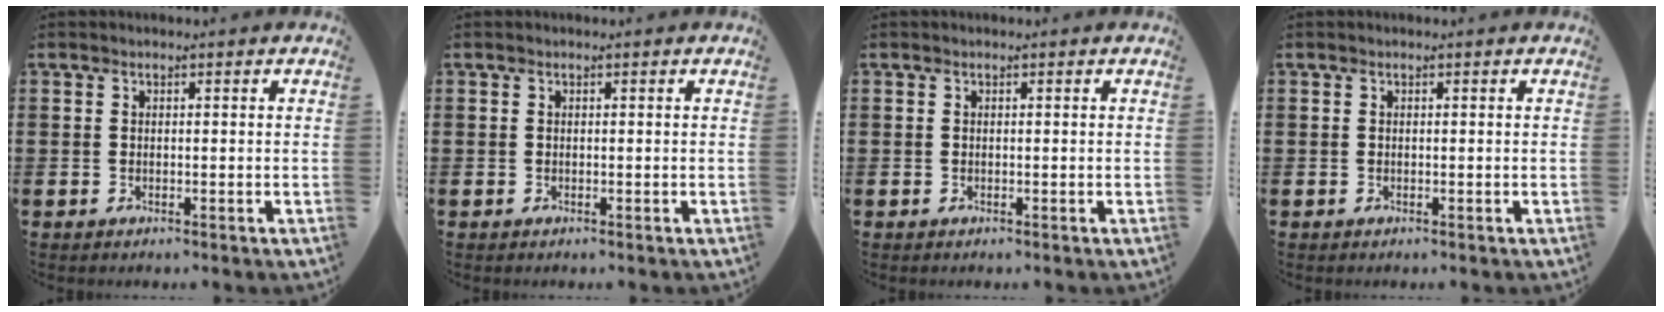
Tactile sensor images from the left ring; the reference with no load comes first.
{"total": 0.0}
{"total": 0.0}
{"total": 0.0}